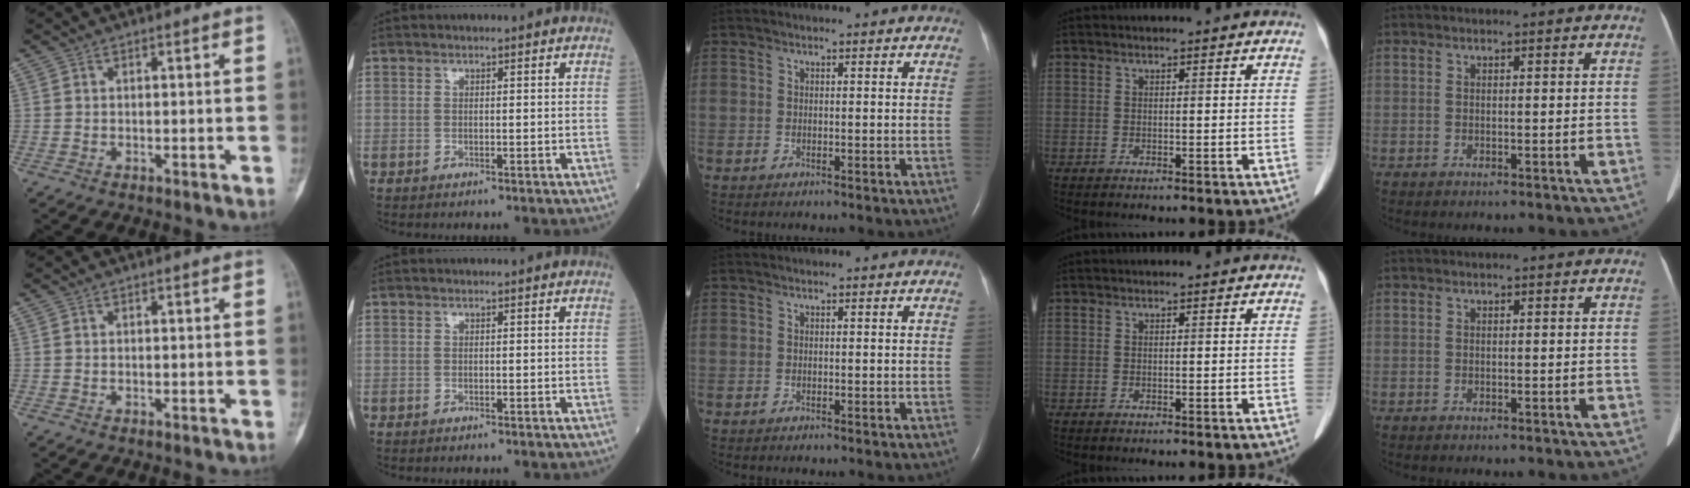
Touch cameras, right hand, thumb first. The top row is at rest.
{}